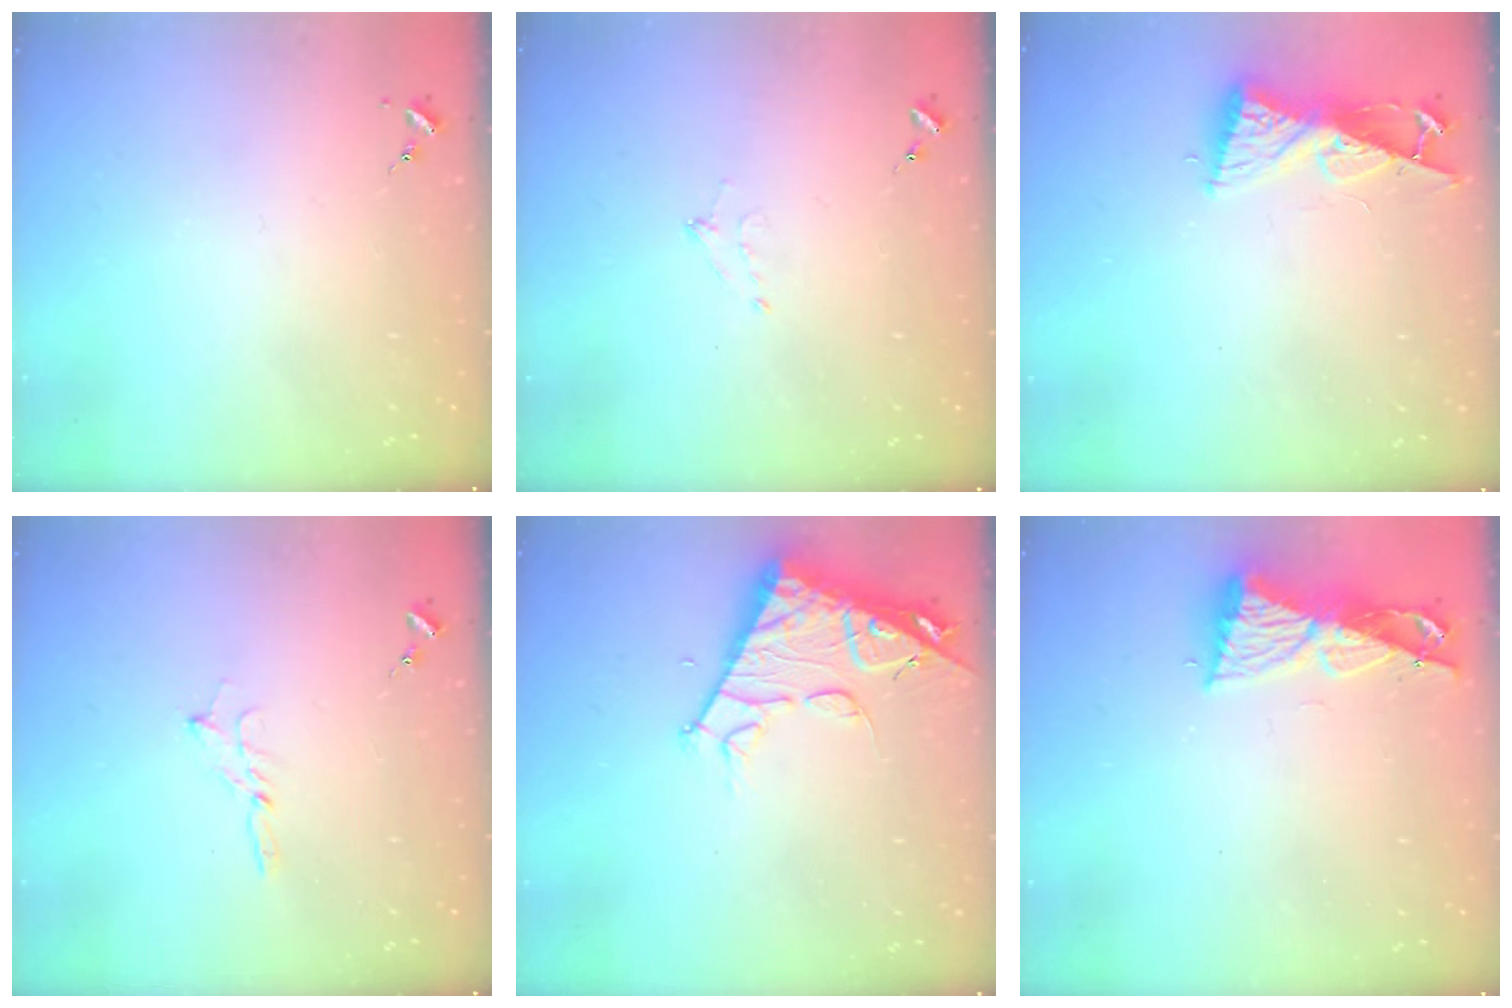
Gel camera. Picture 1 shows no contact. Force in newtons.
{"total": 4.9, "press": 4.8, "slide": 0.7}
{"total": 8.6, "press": 8.6, "slide": 0.7}
{"total": 2.7, "press": 2.7, "slide": 0.2}
{"total": 12.8, "press": 12.7, "slide": 1.6}
{"total": 9.9, "press": 9.8, "slide": 0.6}